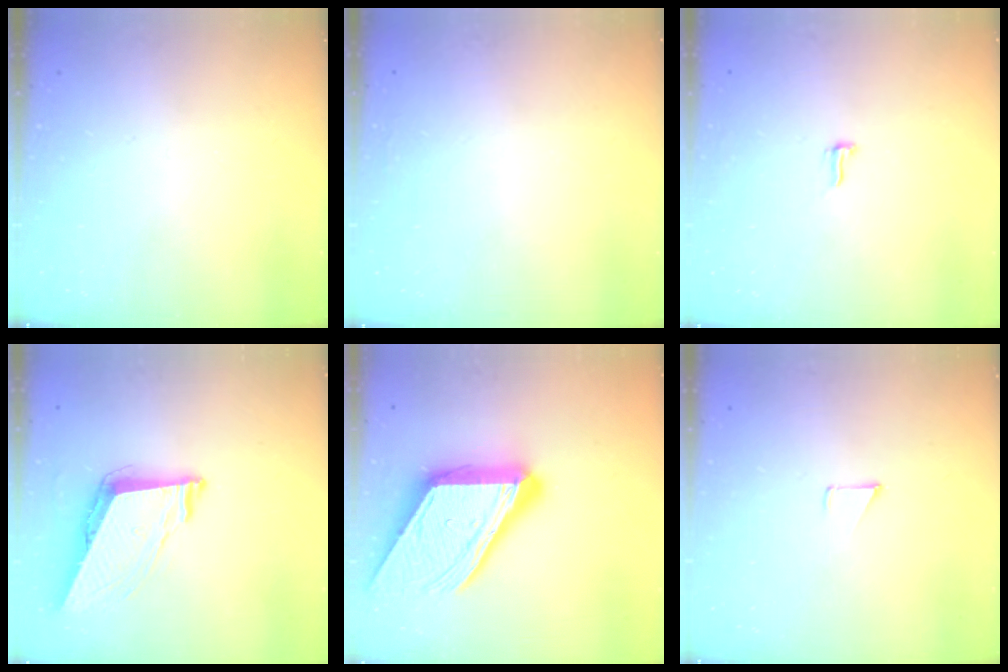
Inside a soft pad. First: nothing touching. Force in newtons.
{"total": 1.6, "press": 1.6, "slide": 0.0}
{"total": 5.1, "press": 4.7, "slide": 2.0}
{"total": 9.0, "press": 8.6, "slide": 2.9}
{"total": 24.3, "press": 24.2, "slide": 2.6}
{"total": 2.9, "press": 2.8, "slide": 0.3}